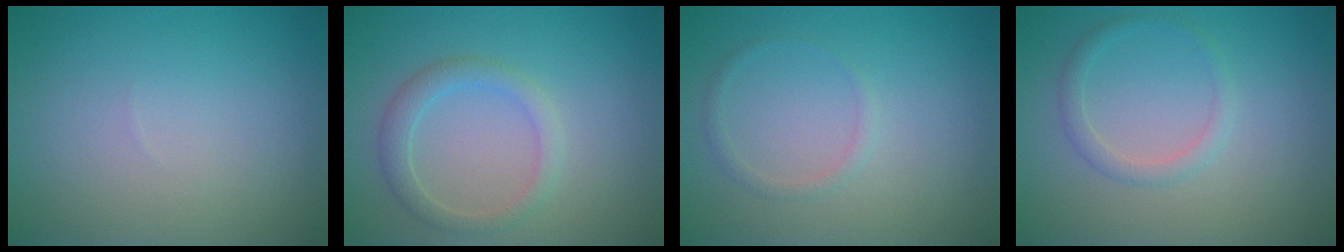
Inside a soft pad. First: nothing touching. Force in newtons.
{"total": 2.3, "press": 2.3, "slide": 0.0}
{"total": 0.9, "press": 0.9, "slide": 0.1}
{"total": 1.5, "press": 1.5, "slide": 0.0}